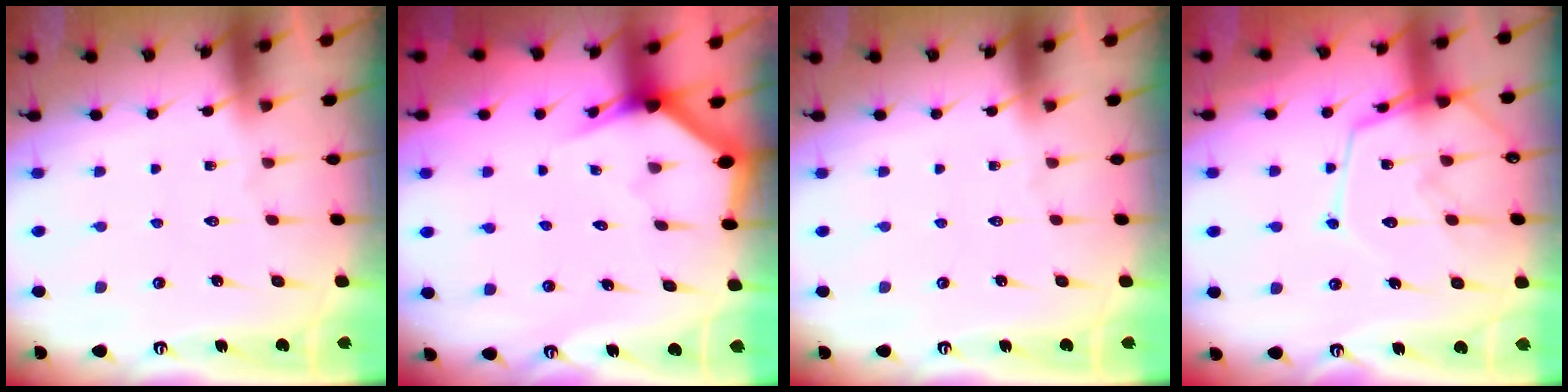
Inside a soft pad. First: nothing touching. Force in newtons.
{"total": 2.7, "press": 2.7, "slide": 0.1}
{"total": 0.0}
{"total": 13.7, "press": 13.6, "slide": 1.3}